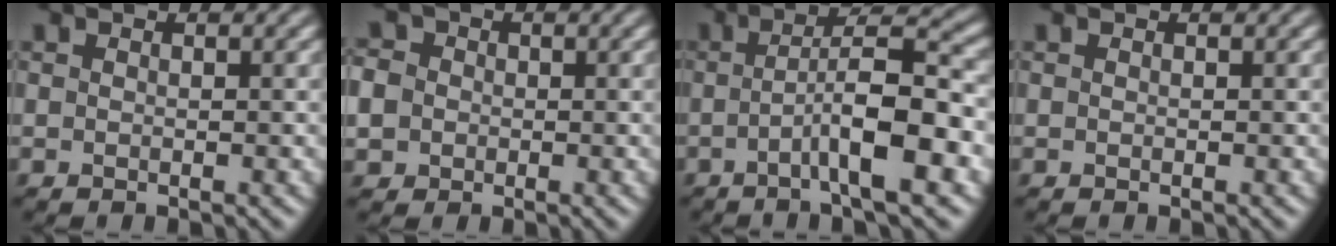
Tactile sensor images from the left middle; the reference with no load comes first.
{"total": 5.8, "force": [-0.1, 5.3, 2.2], "torque": [-0.053, 0.024, -0.029]}
{"total": 7.8, "force": [-1.7, 1.5, 7.4], "torque": [-0.105, 0.018, -0.036]}
{"total": 0.0}